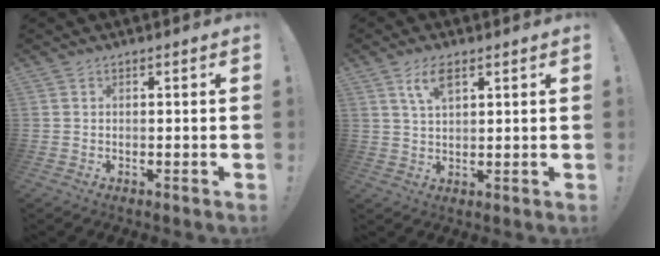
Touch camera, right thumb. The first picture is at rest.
{"total": 5.8, "force": [3.1, 2.4, 4.2], "torque": [-0.077, -0.006, 0.055]}